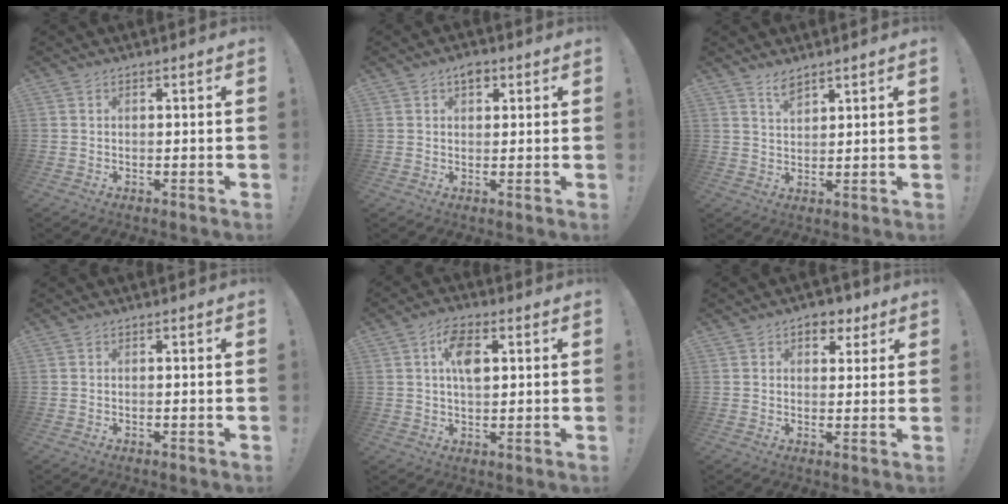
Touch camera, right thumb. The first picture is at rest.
{"total": 3.3, "force": [1.7, 2.2, 1.7], "torque": [-0.012, -0.005, 0.025]}
{"total": 4.1, "force": [3.3, 1.3, 1.9], "torque": [-0.026, -0.022, 0.057]}
{"total": 0.0}
{"total": 8.2, "force": [2.3, 4.6, 6.4], "torque": [-0.094, 0.002, 0.038]}
{"total": 6.0, "force": [3.2, 4.3, 2.7], "torque": [-0.020, -0.013, 0.053]}